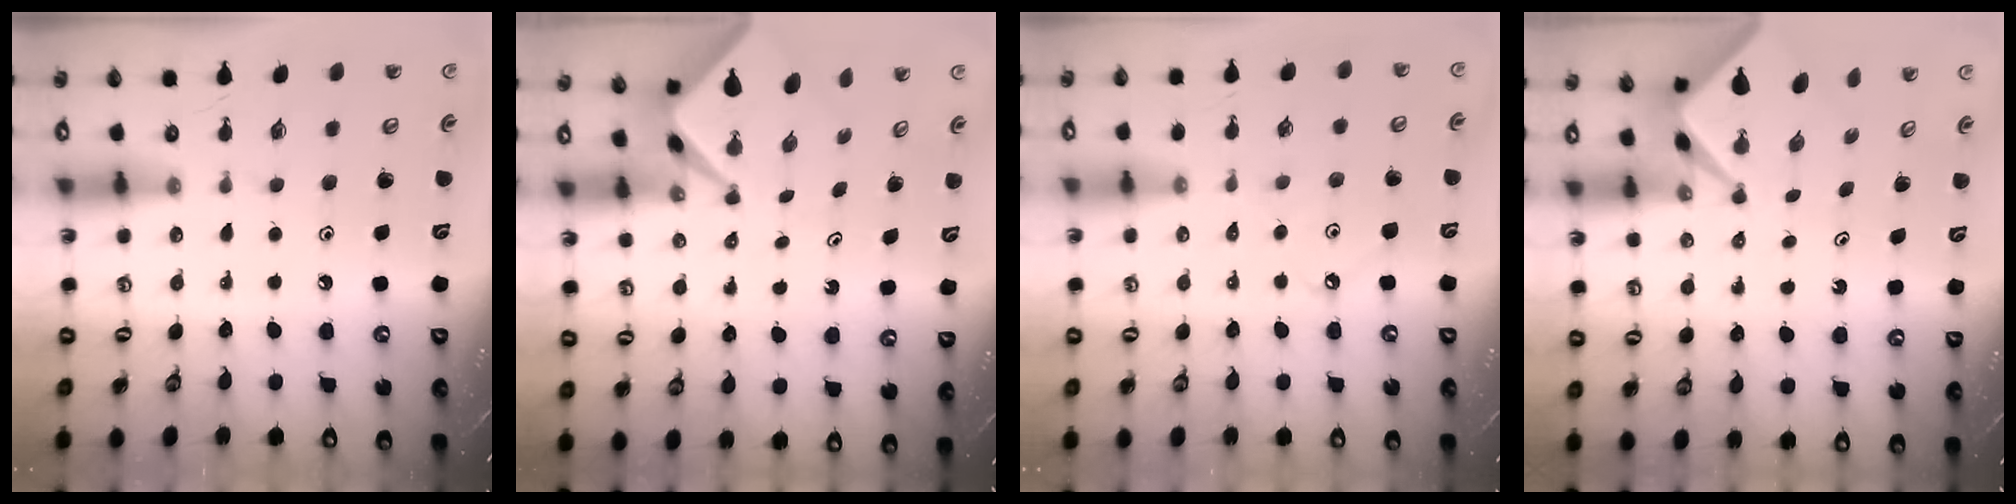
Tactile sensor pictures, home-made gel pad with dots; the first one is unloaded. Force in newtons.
{"total": 2.4, "press": 2.4, "slide": 0.1}
{"total": 3.8, "press": 3.7, "slide": 0.6}
{"total": 2.1, "press": 2.1, "slide": 0.3}